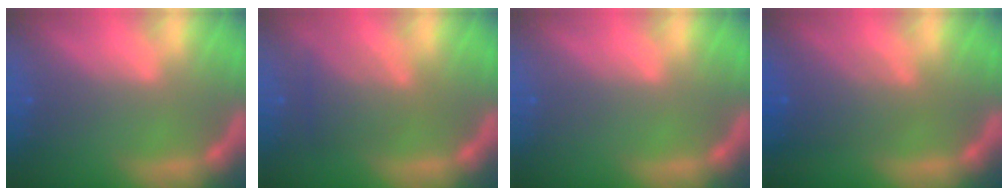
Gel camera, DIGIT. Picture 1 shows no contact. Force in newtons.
{"total": 4.0}
{"total": 0.0}
{"total": 4.6}